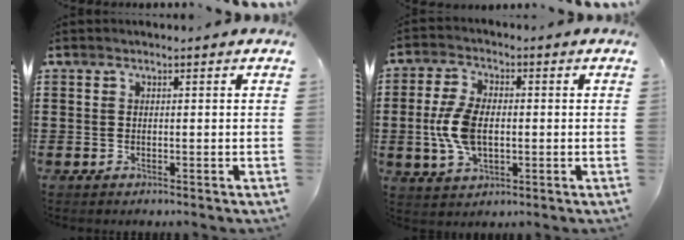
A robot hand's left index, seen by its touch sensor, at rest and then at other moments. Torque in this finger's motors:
{"motor_torque": [1.54, 0.60, 0.89, 0.18]}